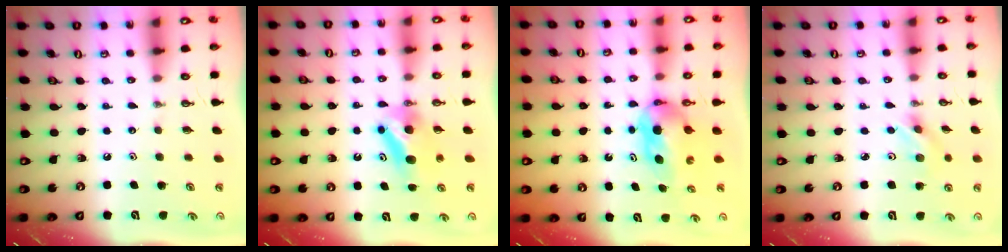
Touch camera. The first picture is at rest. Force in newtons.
{"total": 7.2, "press": 6.8, "slide": 2.3}
{"total": 6.9, "press": 4.3, "slide": 5.4}
{"total": 2.7, "press": 2.7, "slide": 0.3}